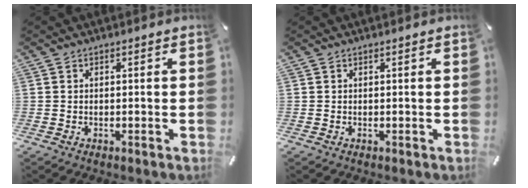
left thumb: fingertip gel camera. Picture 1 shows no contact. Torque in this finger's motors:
{"motor_torque": [0.00, 0.00, -0.04, 0.08, 0.00]}